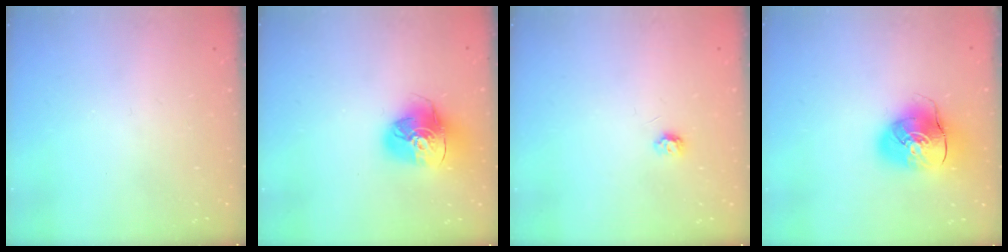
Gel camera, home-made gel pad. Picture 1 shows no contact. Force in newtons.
{"total": 15.8, "press": 15.7, "slide": 2.1}
{"total": 4.2, "press": 4.1, "slide": 0.4}
{"total": 11.3, "press": 11.1, "slide": 2.0}